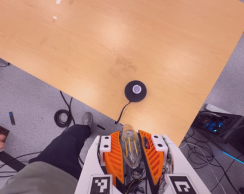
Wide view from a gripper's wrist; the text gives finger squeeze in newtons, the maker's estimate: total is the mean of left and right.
{"total": 19.7, "left": 21.0, "right": 18.5}